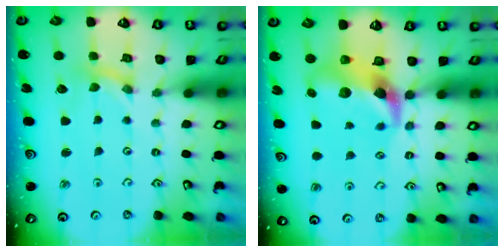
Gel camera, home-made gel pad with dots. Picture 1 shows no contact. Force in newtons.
{"total": 11.5, "press": 11.4, "slide": 1.5}